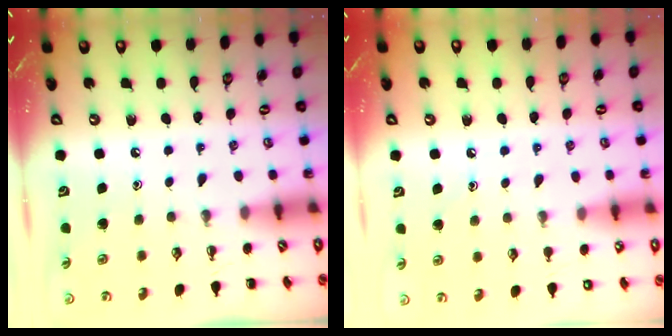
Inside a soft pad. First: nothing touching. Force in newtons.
{"total": 7.8, "press": 7.5, "slide": 2.2}